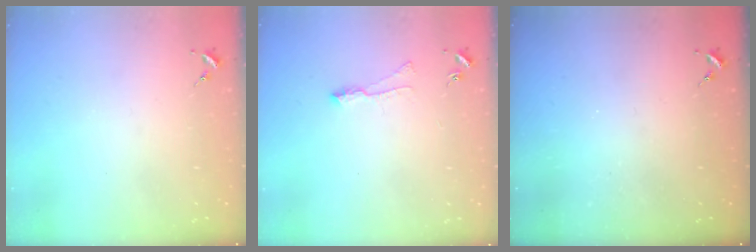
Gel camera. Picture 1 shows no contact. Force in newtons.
{"total": 6.5, "press": 6.5, "slide": 0.6}
{"total": 0.0}